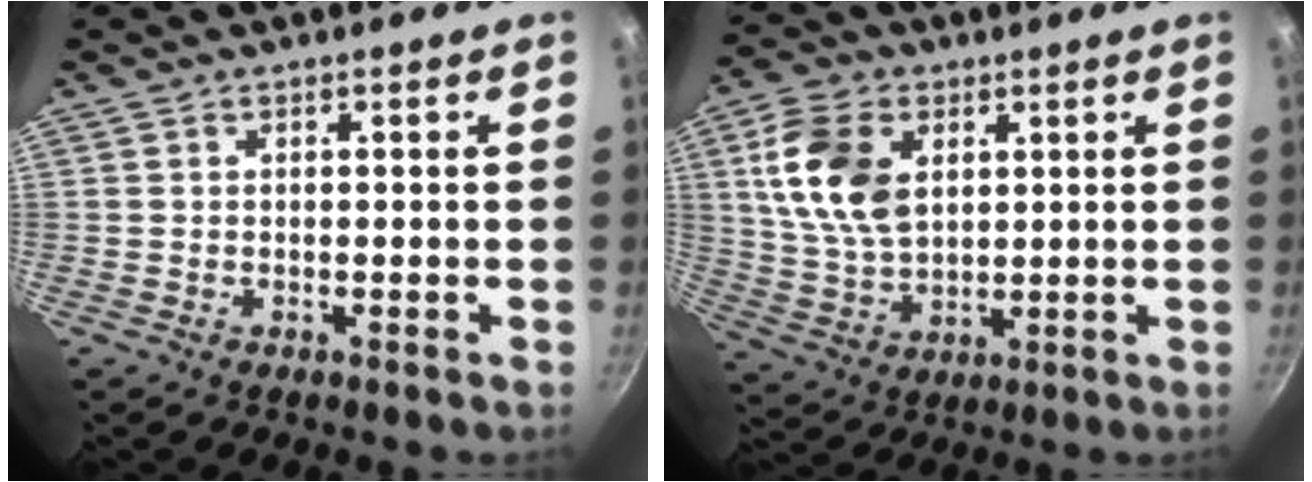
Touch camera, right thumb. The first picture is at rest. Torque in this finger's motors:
{"motor_torque": [-1.31, 1.69, 1.48, 0.47, 0.15]}